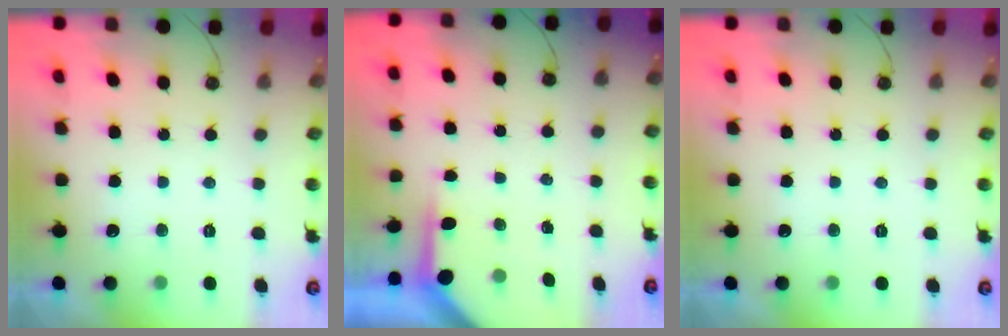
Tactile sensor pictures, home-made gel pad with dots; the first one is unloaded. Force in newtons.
{"total": 3.7, "press": 3.6, "slide": 0.4}
{"total": 0.0}